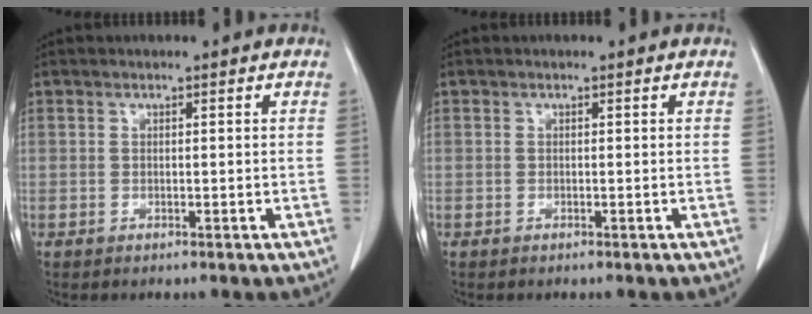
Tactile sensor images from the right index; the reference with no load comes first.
{"total": 0.0}